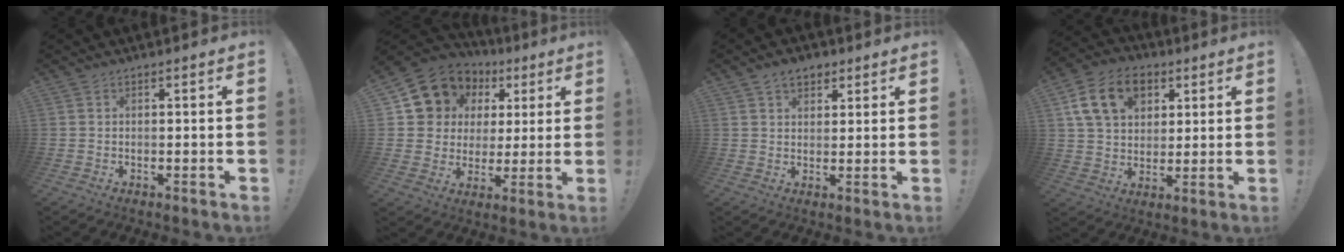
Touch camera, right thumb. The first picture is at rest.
{"total": 12.1, "force": [6.3, 9.9, 3.2], "torque": [-0.057, -0.038, 0.134]}
{"total": 5.5, "force": [3.3, 3.7, 2.2], "torque": [-0.030, -0.009, 0.061]}
{"total": 15.9, "force": [6.4, 11.5, 8.9], "torque": [-0.136, -0.013, 0.125]}